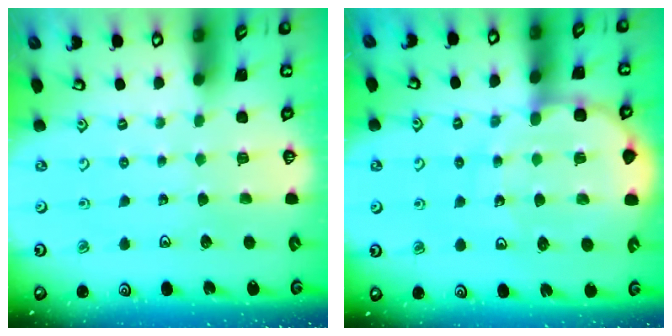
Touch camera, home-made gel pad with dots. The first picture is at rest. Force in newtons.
{"total": 11.2, "press": 10.9, "slide": 2.7}